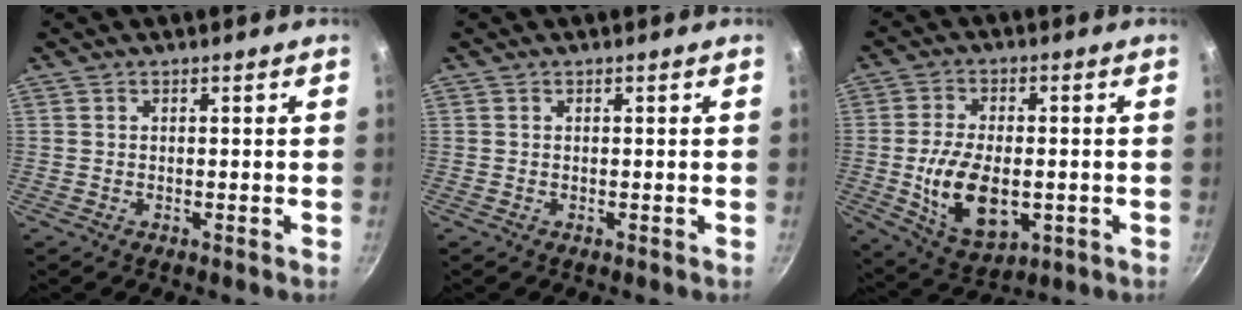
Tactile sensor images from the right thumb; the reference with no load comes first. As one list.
[{"total": 0.0}, {"total": 13.7, "force": [-2.1, 7.8, 11.0], "torque": [-0.189, -0.001, -0.025]}]